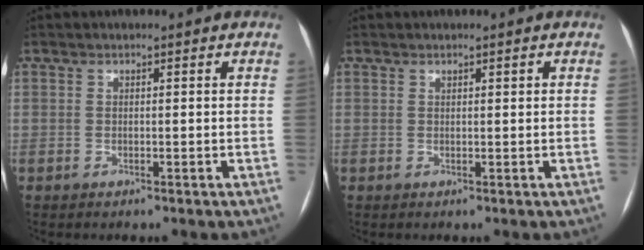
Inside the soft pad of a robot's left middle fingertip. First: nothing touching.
{"total": 0.8, "force": [0.4, 0.2, 0.7], "torque": [-0.013, 0.004, 0.007]}